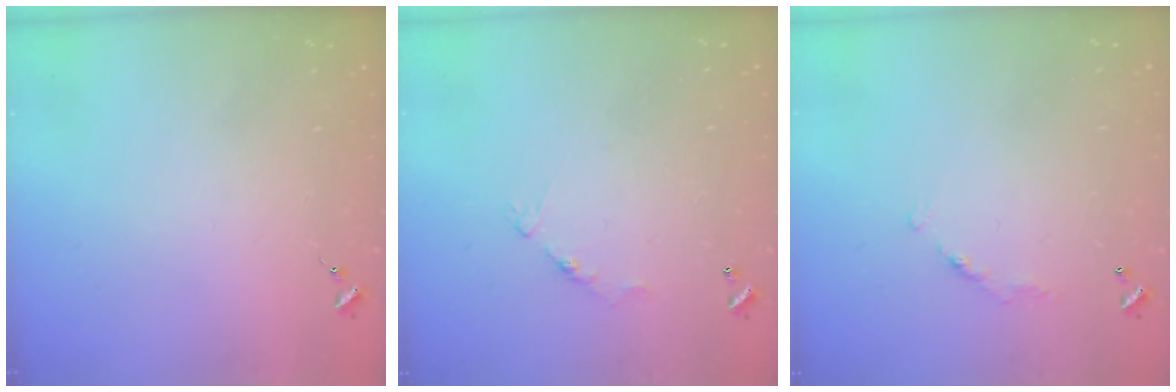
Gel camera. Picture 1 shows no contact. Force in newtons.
{"total": 7.7, "press": 7.7, "slide": 0.4}
{"total": 7.1, "press": 7.1, "slide": 0.6}